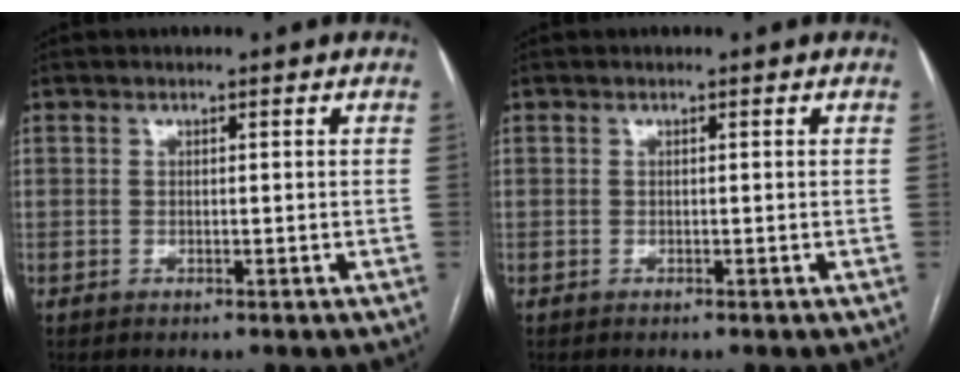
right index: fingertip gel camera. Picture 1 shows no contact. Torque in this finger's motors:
{"motor_torque": [0.06, 0.02, 0.02, 0.01]}